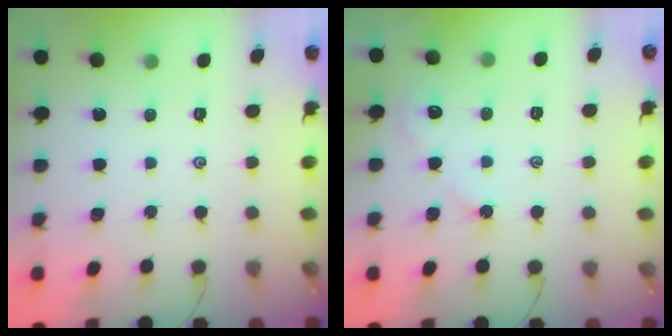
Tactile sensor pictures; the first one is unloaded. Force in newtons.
{"total": 3.3, "press": 3.3, "slide": 0.4}